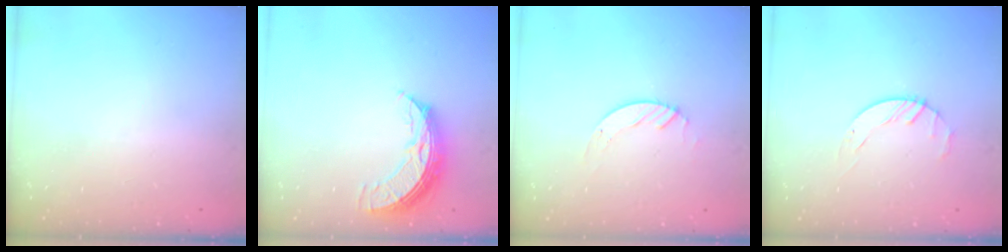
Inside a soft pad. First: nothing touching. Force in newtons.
{"total": 9.0, "press": 9.0, "slide": 0.9}
{"total": 2.4, "press": 2.4, "slide": 0.2}
{"total": 1.8, "press": 1.7, "slide": 0.3}